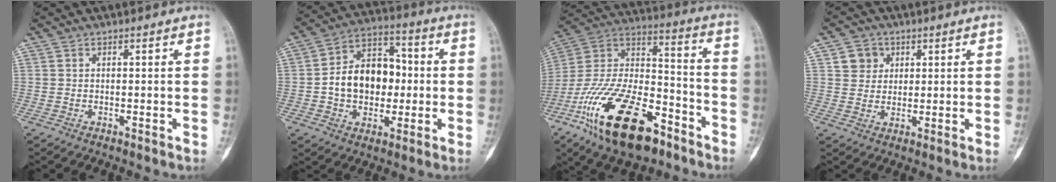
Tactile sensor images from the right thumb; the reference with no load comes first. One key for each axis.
{"total": 15.0, "fx": -0.7, "fy": 10.8, "fz": 10.3, "tx": -0.129, "ty": 0.035, "tz": -0.014}
{"total": 27.5, "fx": -15.4, "fy": 12.6, "fz": 19.1, "tx": -0.390, "ty": 0.056, "tz": -0.273}
{"total": 4.8, "fx": 1.8, "fy": 4.3, "fz": 1.1, "tx": 0.006, "ty": -0.003, "tz": 0.029}